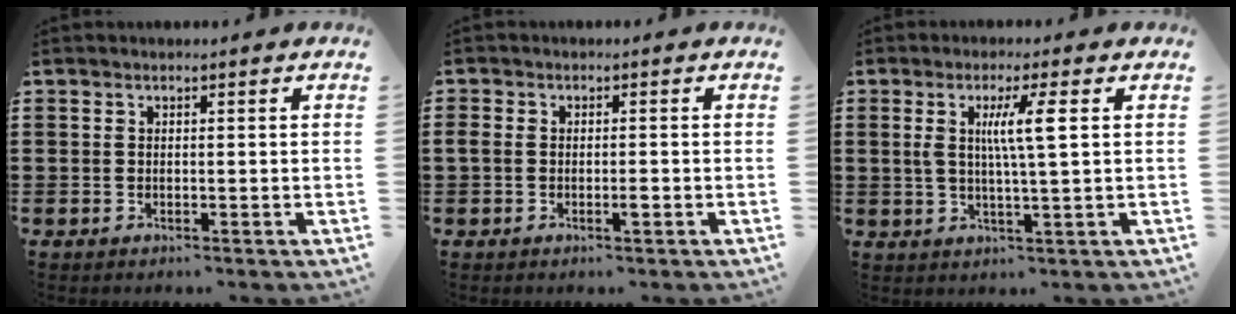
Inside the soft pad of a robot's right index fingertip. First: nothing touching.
{"total": 1.9, "force": [-0.7, 0.9, 1.6], "torque": [-0.038, -0.001, -0.015]}
{"total": 5.9, "force": [1.4, 0.3, 5.8], "torque": [-0.113, -0.001, 0.018]}